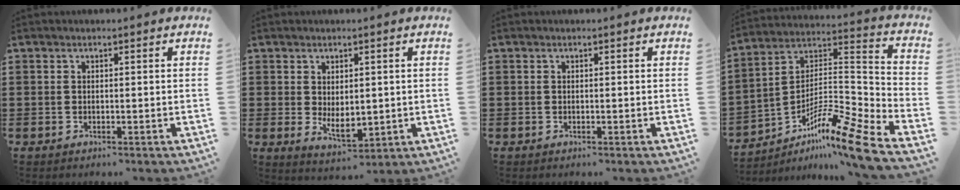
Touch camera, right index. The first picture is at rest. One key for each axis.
{"total": 3.9, "fx": 0.4, "fy": 2.2, "fz": 3.3, "tx": -0.055, "ty": 0.000, "tz": 0.007}
{"total": 0.0}
{"total": 11.9, "fx": -9.1, "fy": 0.5, "fz": 7.7, "tx": -0.127, "ty": 0.004, "tz": -0.178}